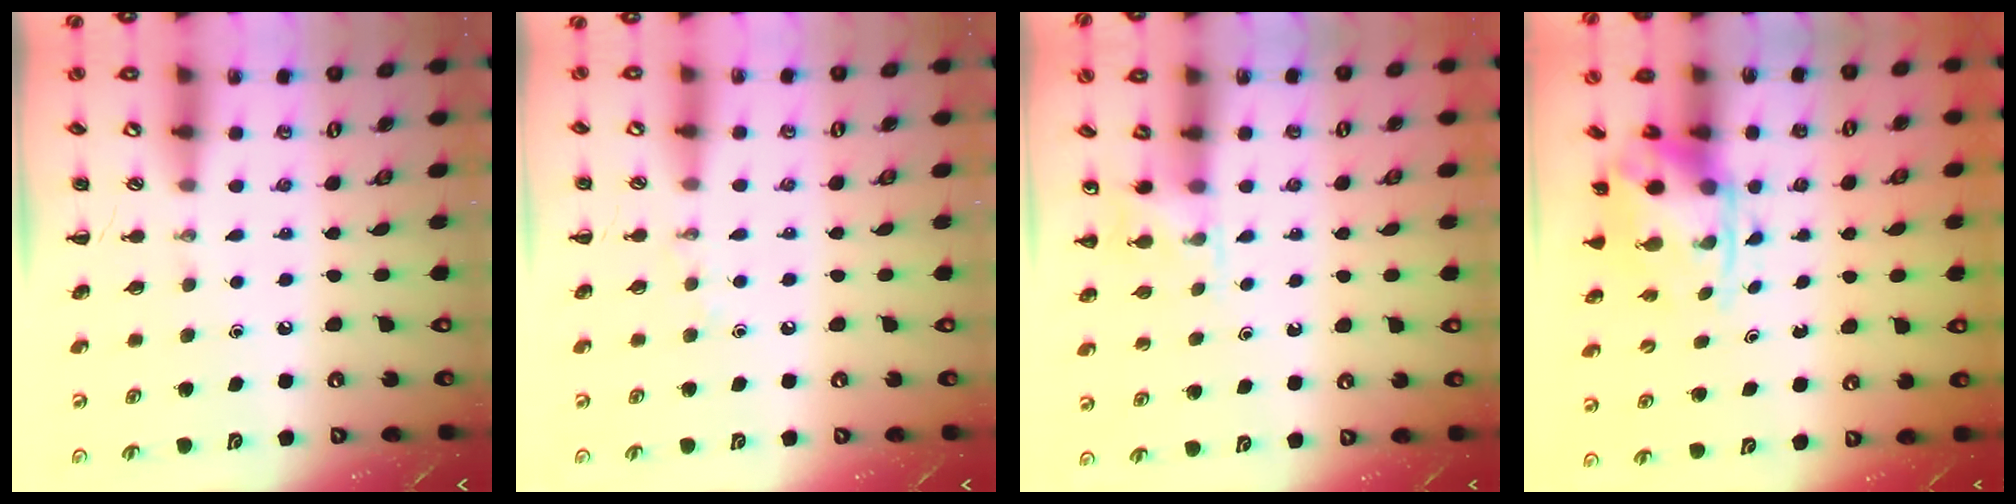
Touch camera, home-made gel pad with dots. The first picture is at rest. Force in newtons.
{"total": 3.5, "press": 3.4, "slide": 0.9}
{"total": 4.8, "press": 4.6, "slide": 1.4}
{"total": 3.8, "press": 3.6, "slide": 0.9}